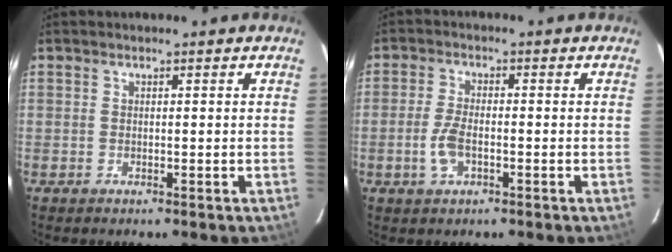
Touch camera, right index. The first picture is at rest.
{"total": 5.0, "force": [-1.6, 2.4, 4.1], "torque": [-0.093, 0.000, -0.031]}